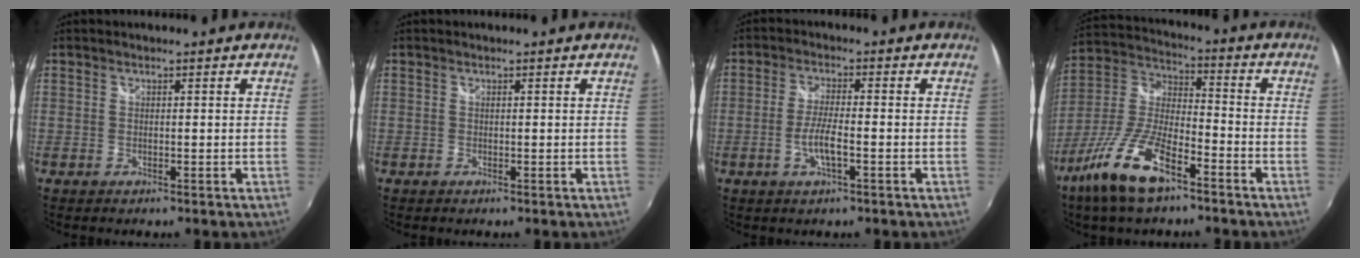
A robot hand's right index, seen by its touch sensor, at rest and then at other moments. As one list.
[{"total": 0.0}, {"total": 5.2, "force": [-1.8, 0.8, 4.8], "torque": [-0.098, -0.003, -0.035]}, {"total": 15.5, "force": [-9.8, 4.9, 11.1], "torque": [-0.249, -0.017, -0.190]}]